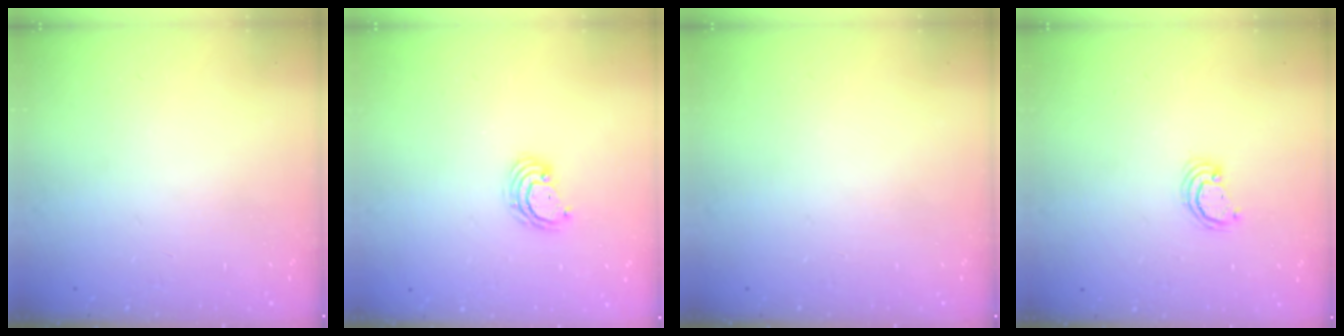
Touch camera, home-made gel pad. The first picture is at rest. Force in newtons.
{"total": 3.9, "press": 3.9, "slide": 0.1}
{"total": 0.0}
{"total": 2.3, "press": 2.3, "slide": 0.3}